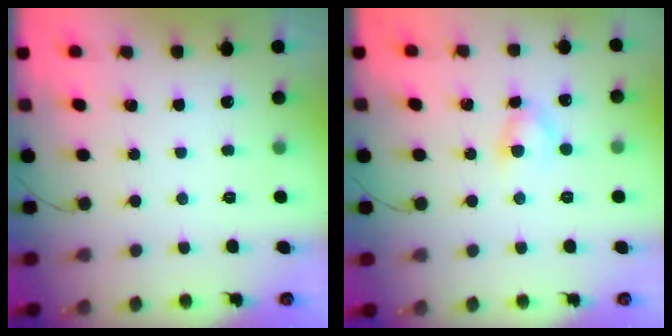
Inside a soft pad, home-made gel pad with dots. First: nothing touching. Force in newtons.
{"total": 3.3, "press": 3.1, "slide": 1.2}